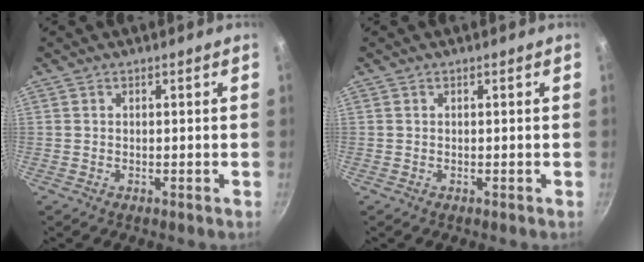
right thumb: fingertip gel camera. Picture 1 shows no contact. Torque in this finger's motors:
{"motor_torque": [-0.77, -0.31, -0.05, 0.05, -0.03]}